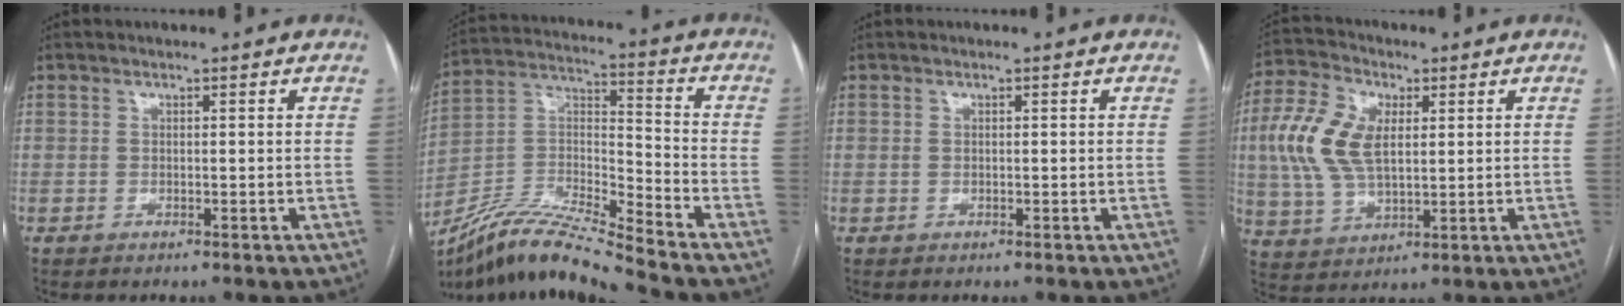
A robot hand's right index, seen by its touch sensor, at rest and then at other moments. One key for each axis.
{"total": 14.5, "fx": -13.3, "fy": -1.2, "fz": 5.8, "tx": -0.111, "ty": 0.016, "tz": -0.248}
{"total": 0.0}
{"total": 11.7, "fx": 2.0, "fy": 6.2, "fz": 9.7, "tx": -0.232, "ty": 0.019, "tz": 0.042}